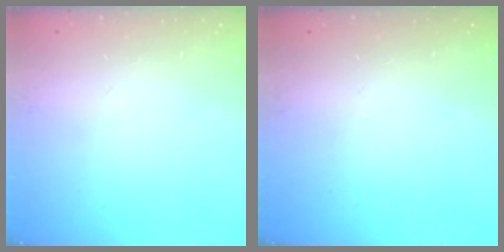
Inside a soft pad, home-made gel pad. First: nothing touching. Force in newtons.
{"total": 0.0}